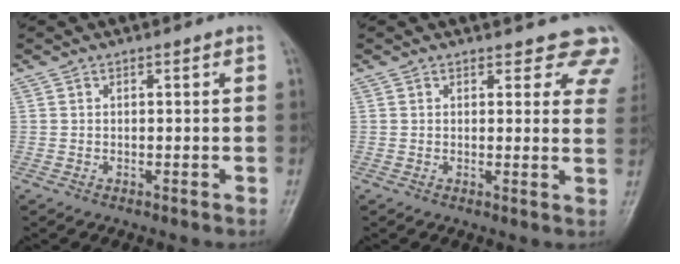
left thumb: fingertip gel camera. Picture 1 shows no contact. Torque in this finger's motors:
{"motor_torque": [0.26, 0.35, 0.12, -0.19, 0.01]}